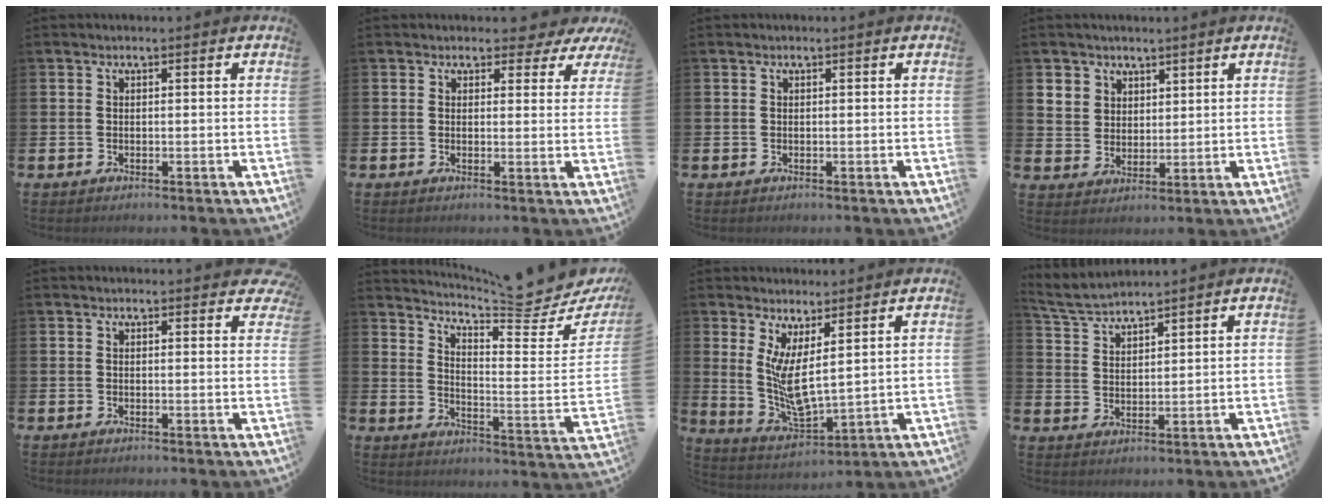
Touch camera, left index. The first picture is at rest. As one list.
[{"total": 2.4, "force": [2.0, 1.3, 0.4], "torque": [-0.001, -0.012, 0.030]}, {"total": 0.0}, {"total": 4.5, "force": [3.3, 3.0, 0.1], "torque": [-0.010, -0.006, 0.060]}, {"total": 1.4, "force": [1.3, 0.5, 0.2], "torque": [0.010, -0.004, 0.021]}, {"total": 7.5, "force": [7.0, 0.8, 2.5], "torque": [-0.054, -0.073, 0.114]}, {"total": 5.7, "force": [2.9, 1.6, 4.6], "torque": [-0.102, -0.034, 0.049]}, {"total": 4.3, "force": [4.2, 0.3, 0.6], "torque": [-0.035, -0.019, 0.078]}]